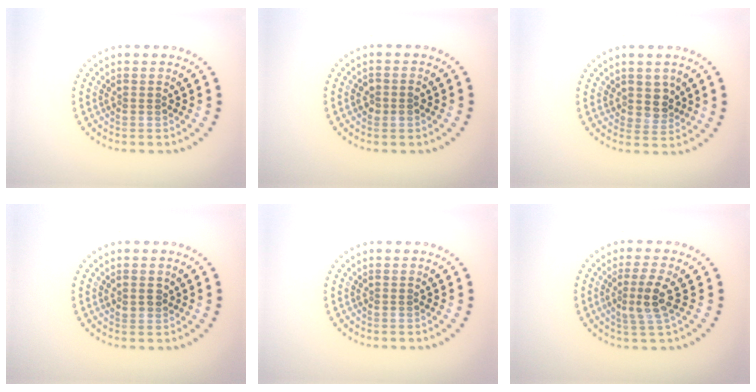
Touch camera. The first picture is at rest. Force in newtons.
{"total": 1.4, "press": 1.3, "slide": 0.2}
{"total": 2.0, "press": 1.7, "slide": 1.1}
{"total": 0.8, "press": 0.7, "slide": 0.3}
{"total": 0.0}
{"total": 2.9, "press": 2.5, "slide": 1.4}